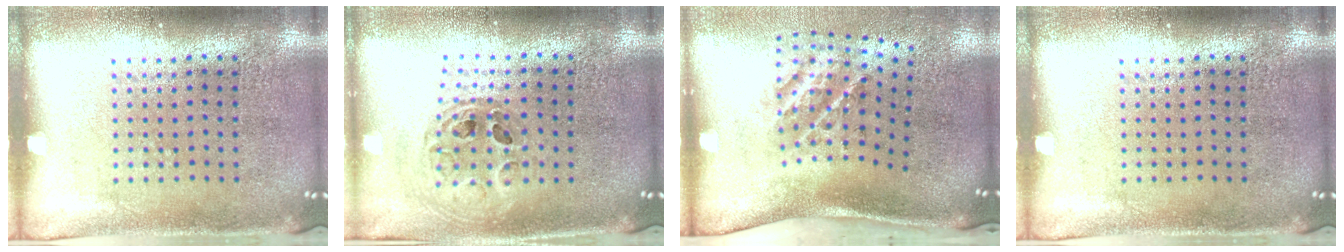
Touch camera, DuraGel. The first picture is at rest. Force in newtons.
{"total": 0.7, "press": 0.7, "slide": 0.1}
{"total": 2.1, "press": 1.3, "slide": 1.7}
{"total": 0.0}